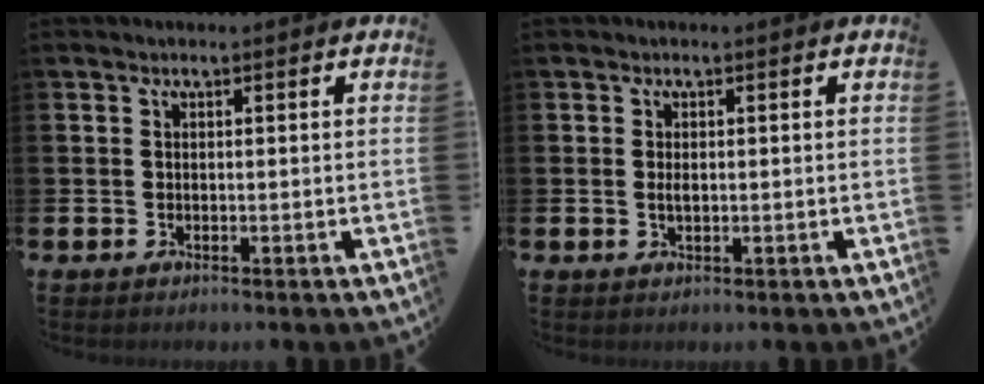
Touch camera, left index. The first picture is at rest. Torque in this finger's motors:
{"motor_torque": [0.31, -0.02, 0.00, 0.05]}